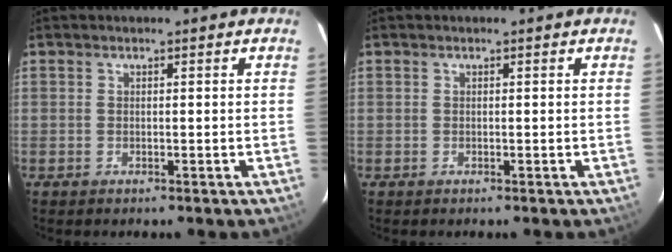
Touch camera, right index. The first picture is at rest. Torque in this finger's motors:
{"motor_torque": [-0.02, 0.01, 0.00, 0.00]}